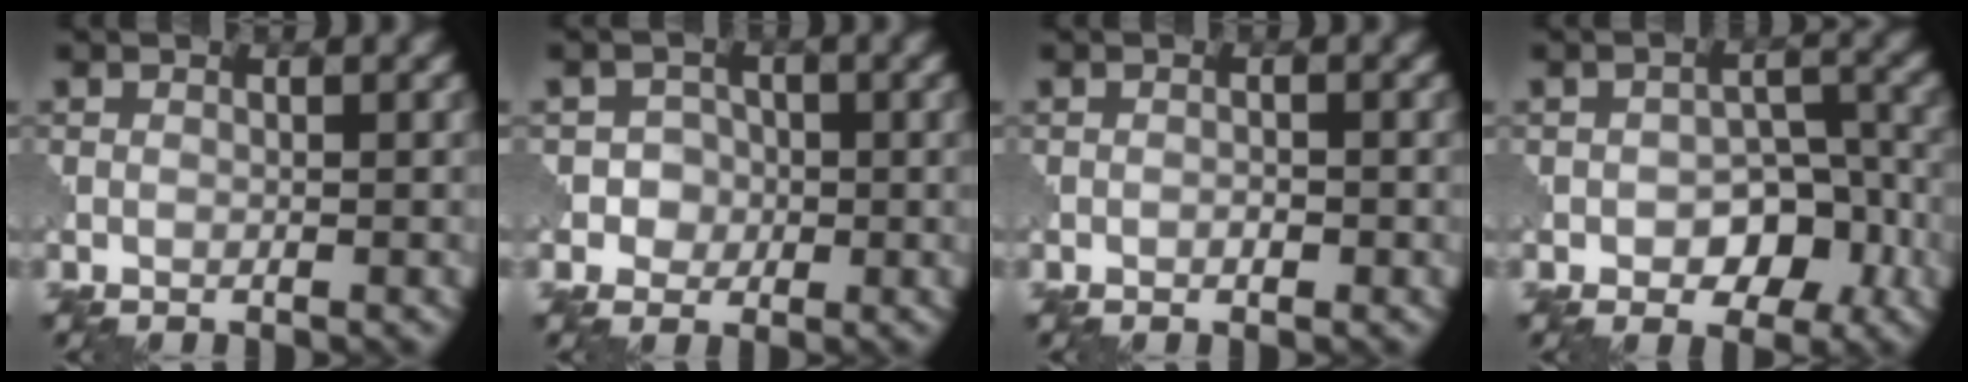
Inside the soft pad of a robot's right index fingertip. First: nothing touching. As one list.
[{"total": 2.5, "force": [-0.5, 2.4, 0.5], "torque": [0.012, 0.006, -0.021]}, {"total": 0.7, "force": [-0.3, 0.3, 0.5], "torque": [-0.009, 0.001, -0.005]}, {"total": 5.0, "force": [-1.6, 3.2, 3.4], "torque": [-0.039, 0.001, -0.025]}]